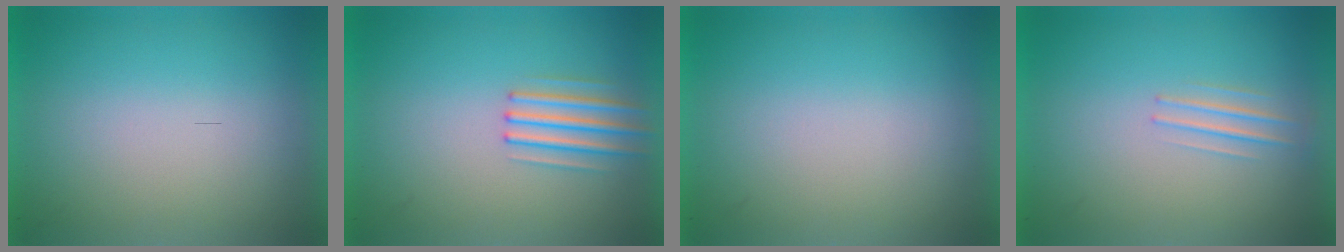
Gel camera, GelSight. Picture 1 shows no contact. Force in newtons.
{"total": 2.3}
{"total": 0.0}
{"total": 1.3}